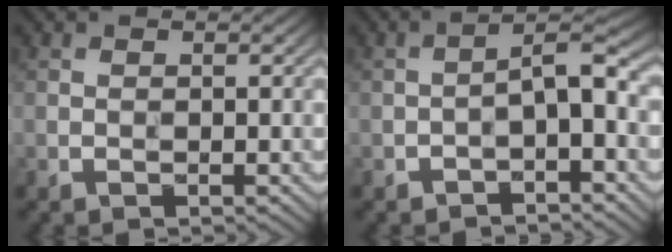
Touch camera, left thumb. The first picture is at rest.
{"total": 4.1, "force": [-1.5, 1.3, 3.6], "torque": [-0.055, 0.015, -0.032]}